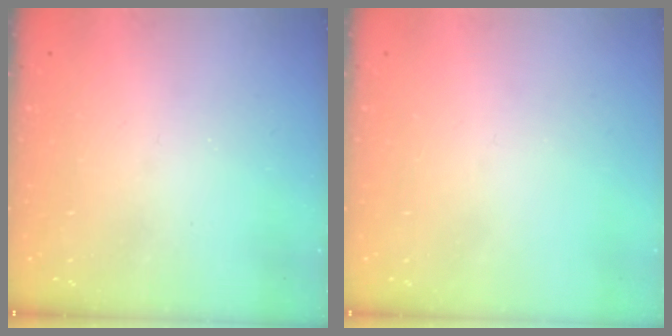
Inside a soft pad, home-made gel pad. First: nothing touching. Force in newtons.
{"total": 0.0}